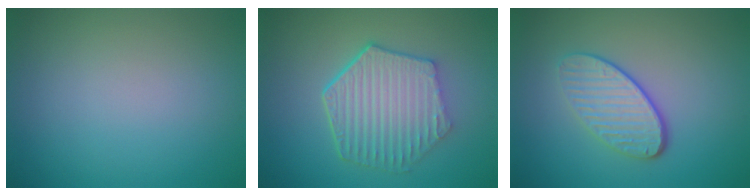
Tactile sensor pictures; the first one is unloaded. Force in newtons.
{"total": 6.5, "press": 4.9, "slide": 4.3}
{"total": 3.8, "press": 3.0, "slide": 2.4}